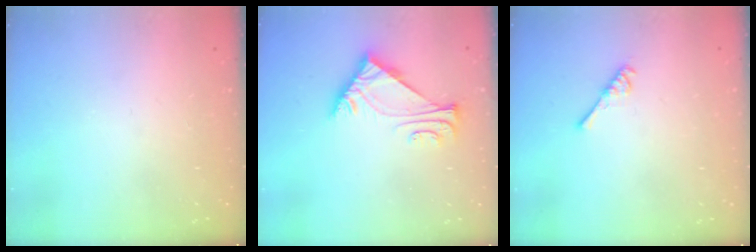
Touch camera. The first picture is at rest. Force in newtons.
{"total": 6.2, "press": 6.1, "slide": 1.0}
{"total": 4.3, "press": 4.3, "slide": 0.7}